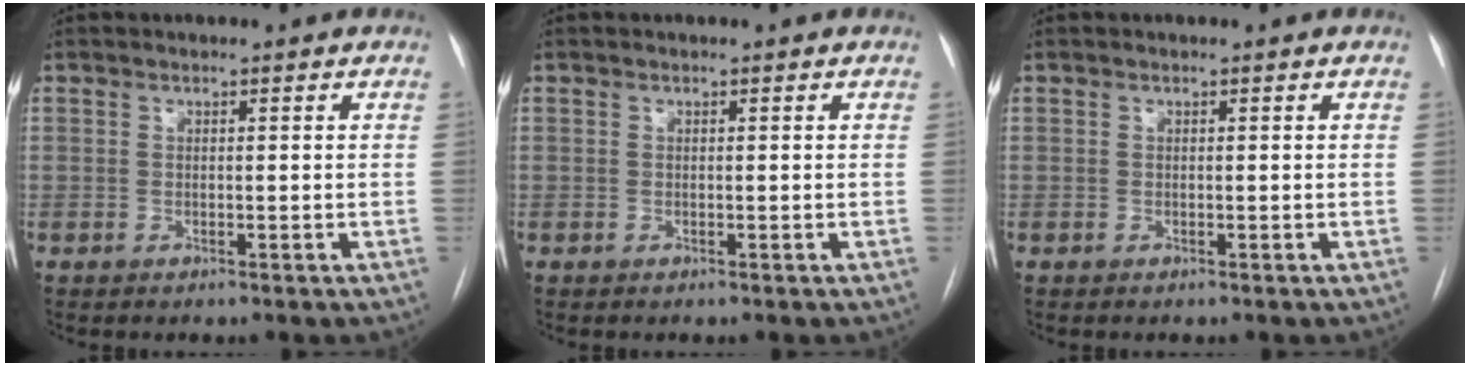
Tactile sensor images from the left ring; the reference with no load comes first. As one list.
[{"total": 0.0}, {"total": 0.0}]